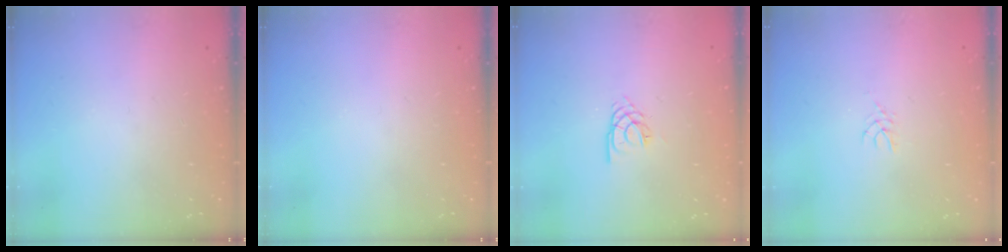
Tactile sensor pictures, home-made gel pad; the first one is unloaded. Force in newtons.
{"total": 0.0}
{"total": 3.2, "press": 3.2, "slide": 0.5}
{"total": 2.5, "press": 2.4, "slide": 0.4}